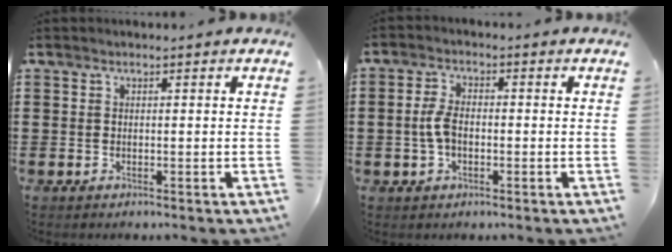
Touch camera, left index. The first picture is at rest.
{"total": 4.4, "force": [-0.4, 2.3, 3.8], "torque": [-0.092, 0.000, -0.013]}